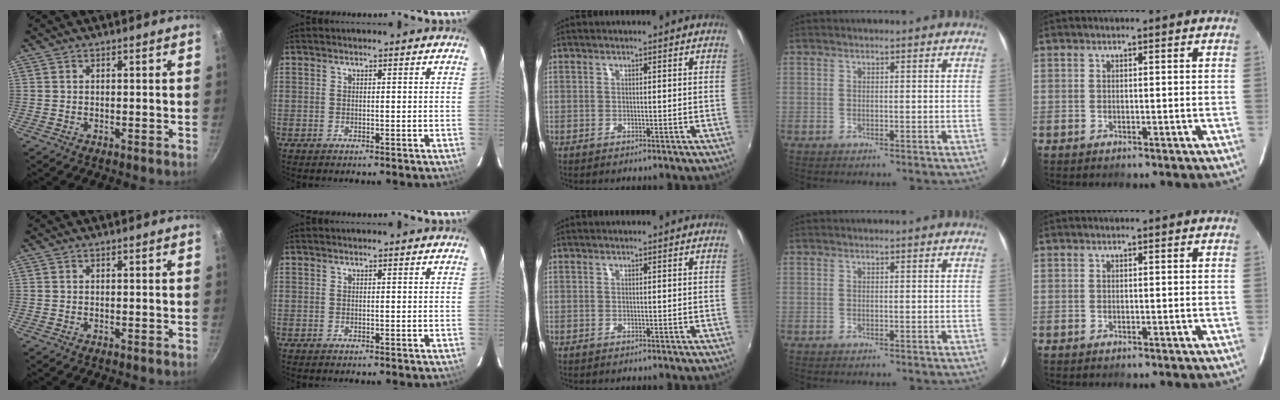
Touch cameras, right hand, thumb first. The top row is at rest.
{}